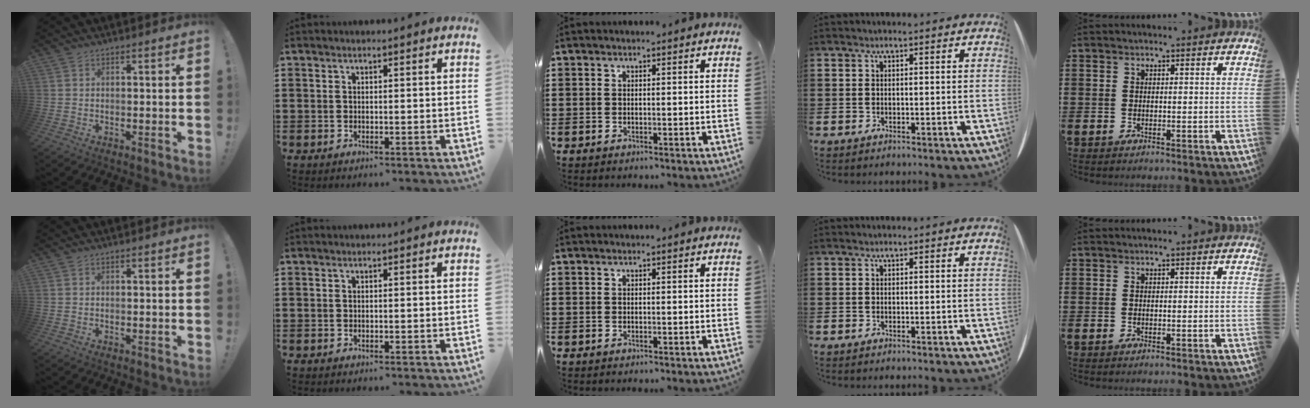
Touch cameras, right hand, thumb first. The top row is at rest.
{}